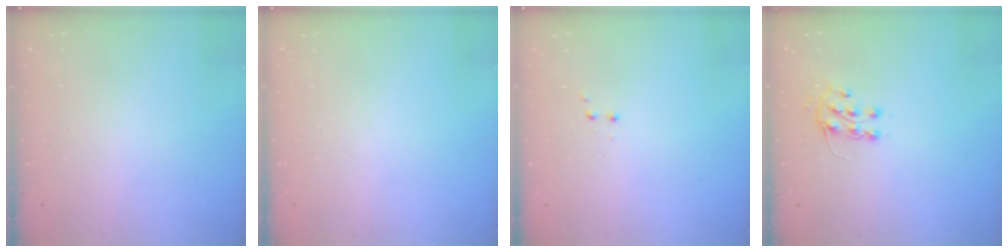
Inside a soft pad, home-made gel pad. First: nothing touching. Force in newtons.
{"total": 0.0}
{"total": 2.0, "press": 1.8, "slide": 0.9}
{"total": 7.3, "press": 7.3, "slide": 0.4}